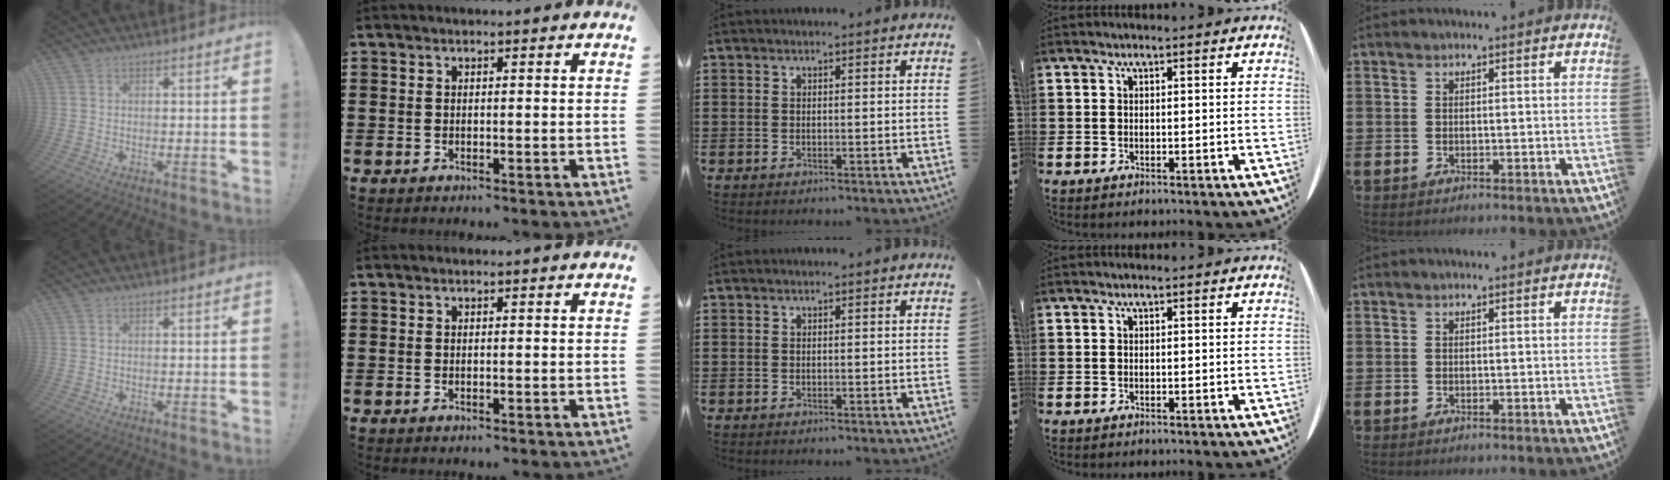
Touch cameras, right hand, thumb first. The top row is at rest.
{}